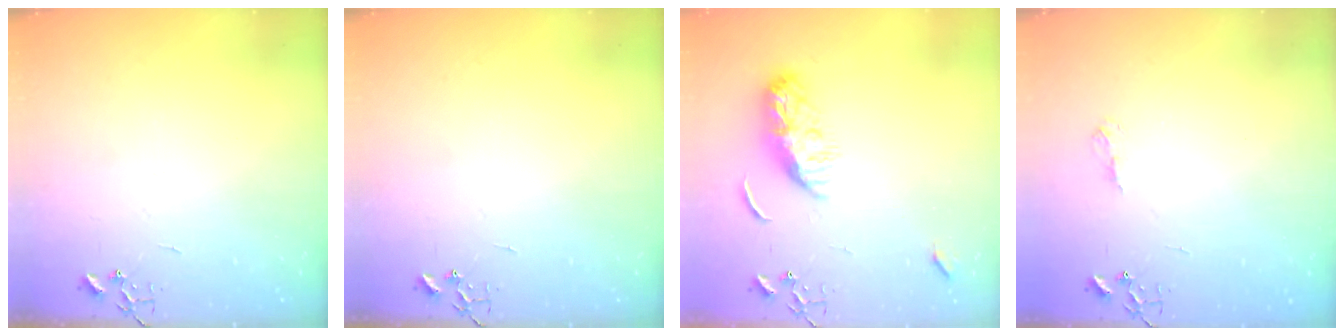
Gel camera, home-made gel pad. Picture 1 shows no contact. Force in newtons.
{"total": 0.0}
{"total": 9.6, "press": 9.6, "slide": 0.7}
{"total": 6.0, "press": 6.0, "slide": 0.5}